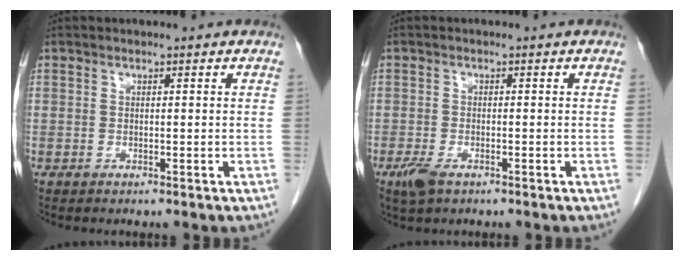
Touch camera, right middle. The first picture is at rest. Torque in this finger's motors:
{"motor_torque": [0.48, -0.21, 0.07, 0.03]}